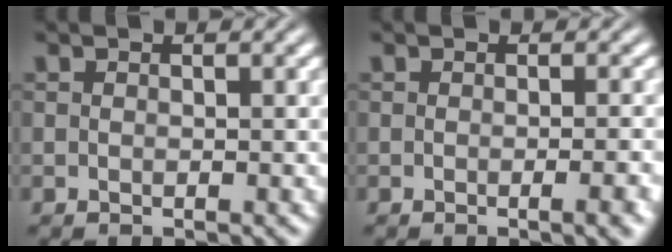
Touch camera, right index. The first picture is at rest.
{"total": 1.4, "force": [-0.9, -0.3, 1.1], "torque": [-0.016, 0.001, -0.014]}